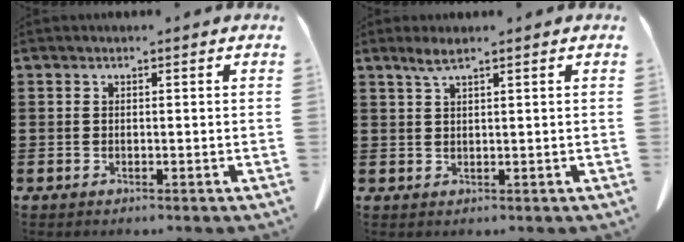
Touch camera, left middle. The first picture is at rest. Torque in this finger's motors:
{"motor_torque": [0.48, -0.22, 0.01, 0.03]}